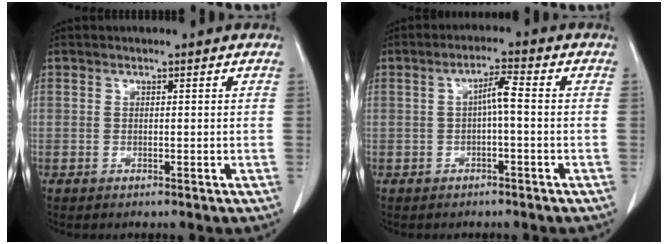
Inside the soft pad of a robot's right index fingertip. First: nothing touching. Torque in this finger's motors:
{"motor_torque": [0.72, -0.22, 0.27, 0.08]}